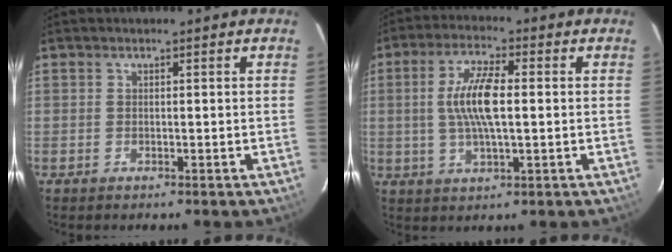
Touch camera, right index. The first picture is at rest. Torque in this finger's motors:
{"motor_torque": [0.84, -0.35, 0.75, 0.21]}